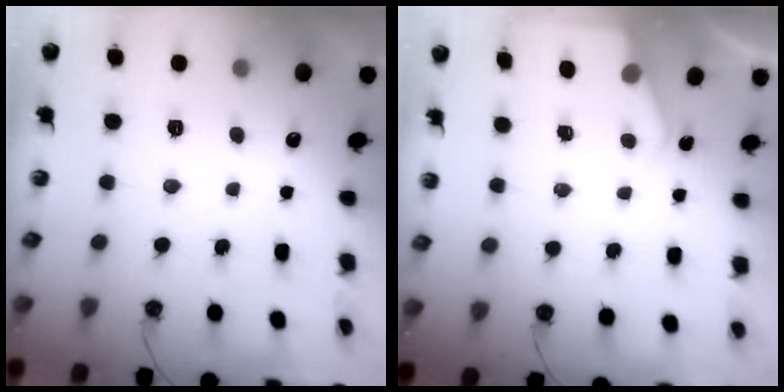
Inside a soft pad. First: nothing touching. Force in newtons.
{"total": 2.3, "press": 2.3, "slide": 0.4}